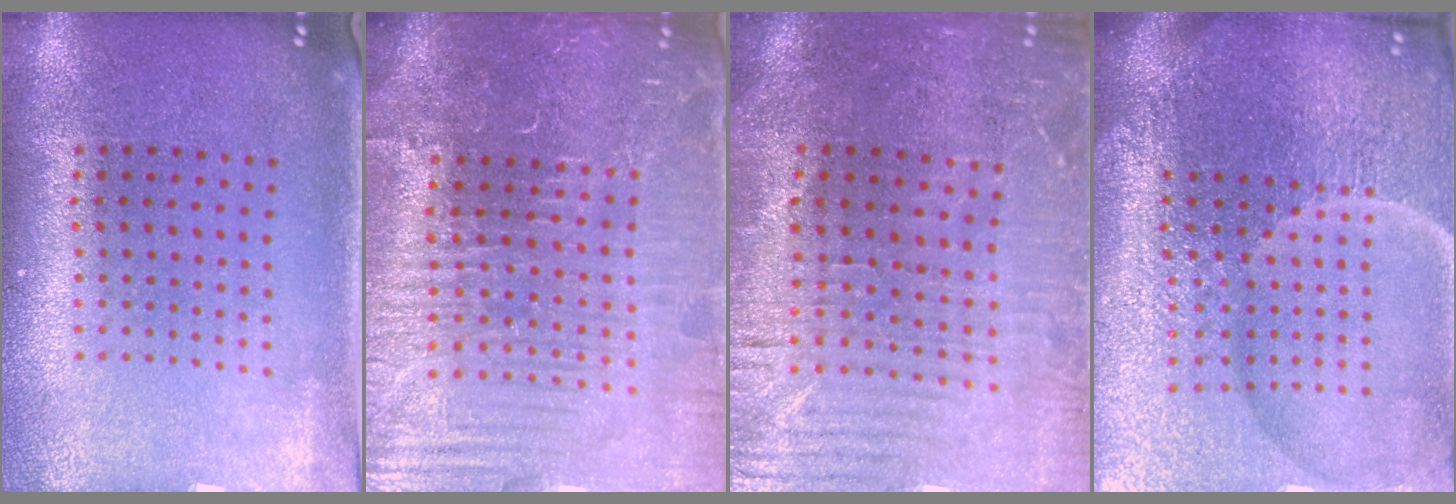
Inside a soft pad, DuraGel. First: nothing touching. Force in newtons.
{"total": 5.5, "press": 5.0, "slide": 2.1}
{"total": 2.2, "press": 2.2, "slide": 0.5}
{"total": 6.7, "press": 6.0, "slide": 3.1}